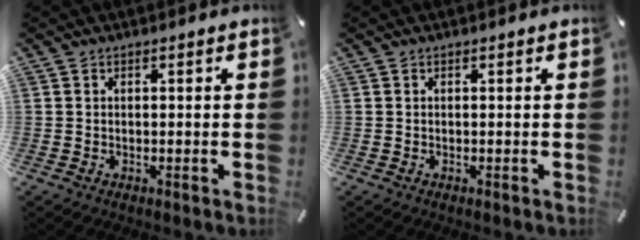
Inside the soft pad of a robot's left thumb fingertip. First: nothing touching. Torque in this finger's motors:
{"motor_torque": [0.00, 0.00, 0.00, 0.00, 0.00]}